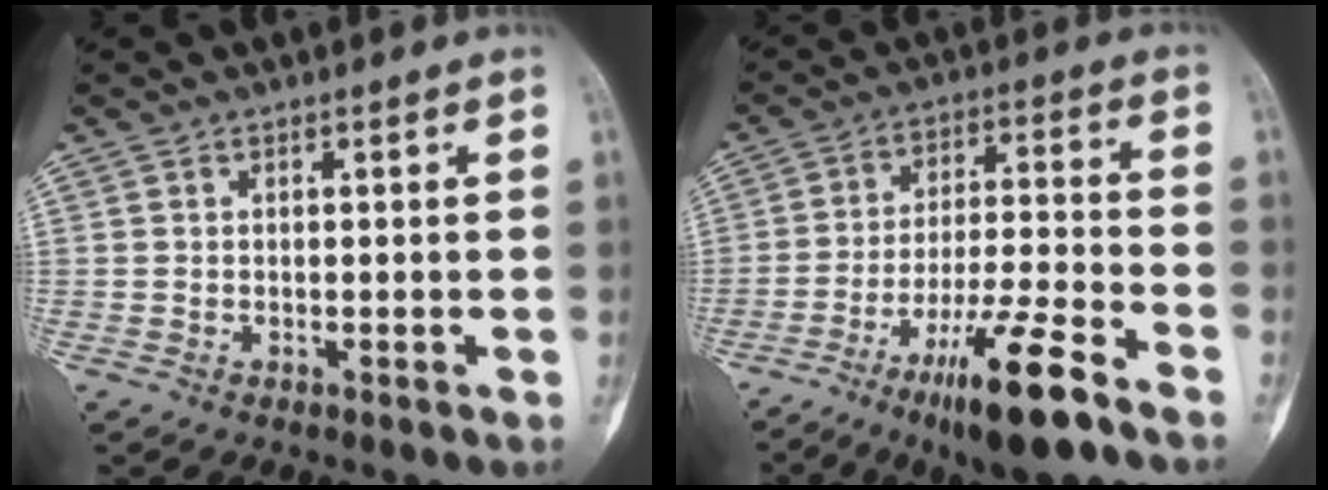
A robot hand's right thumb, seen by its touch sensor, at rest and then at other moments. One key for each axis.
{"total": 15.0, "fx": -9.3, "fy": 2.0, "fz": 11.6, "tx": -0.216, "ty": 0.044, "tz": -0.159}